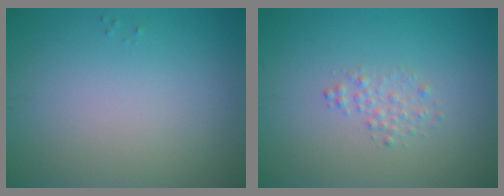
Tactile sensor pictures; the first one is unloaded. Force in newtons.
{"total": 1.2, "press": 1.2, "slide": 0.0}